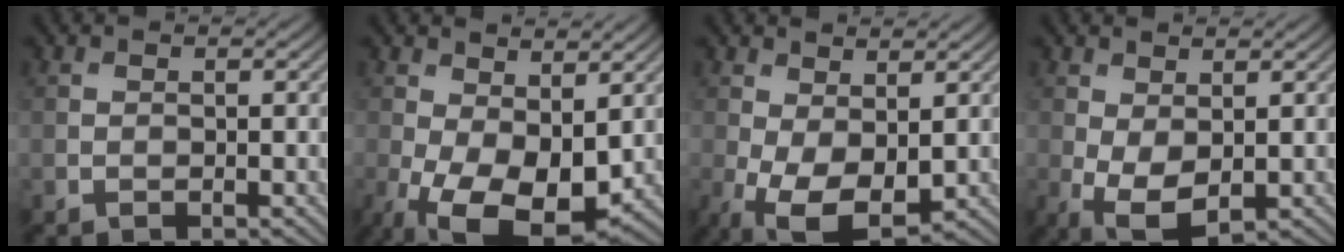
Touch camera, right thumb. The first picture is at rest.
{"total": 11.6, "force": [-2.3, 6.5, 9.3], "torque": [-0.209, -0.037, -0.017]}
{"total": 7.9, "force": [-1.3, 4.2, 6.6], "torque": [-0.162, -0.015, -0.011]}
{"total": 5.2, "force": [-0.5, 2.6, 4.4], "torque": [-0.116, -0.007, -0.002]}